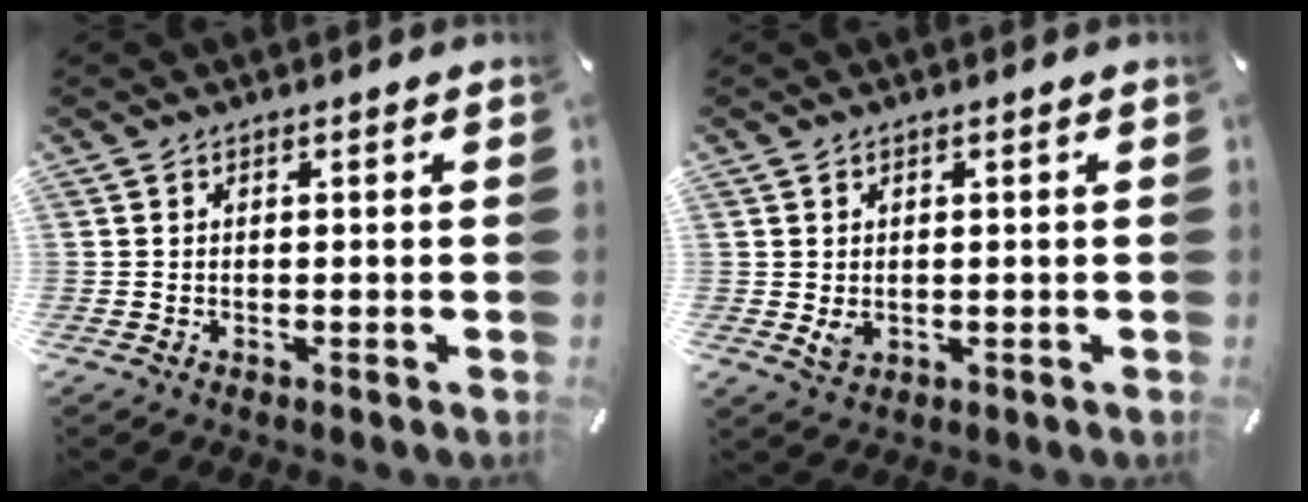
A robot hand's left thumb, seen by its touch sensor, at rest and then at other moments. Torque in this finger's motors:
{"motor_torque": [0.64, 0.70, 0.16, -0.07, -0.01]}